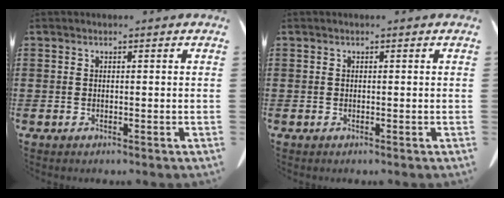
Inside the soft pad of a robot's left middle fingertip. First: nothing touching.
{"total": 0.0}